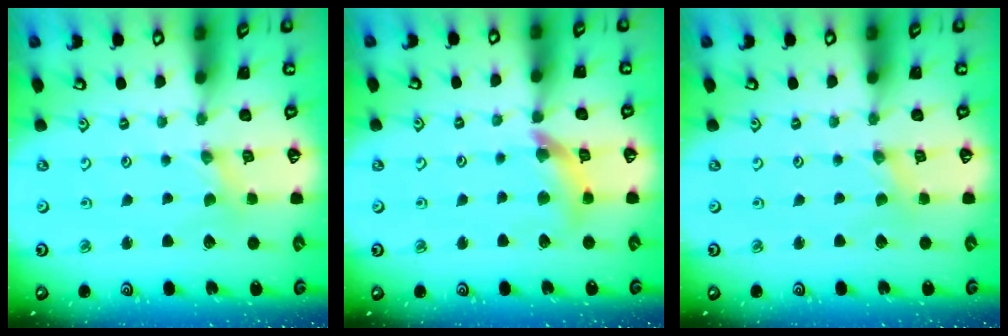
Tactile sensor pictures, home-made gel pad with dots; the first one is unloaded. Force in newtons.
{"total": 10.7, "press": 10.6, "slide": 1.4}
{"total": 0.0}